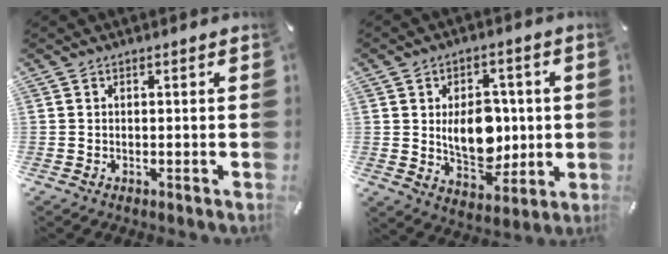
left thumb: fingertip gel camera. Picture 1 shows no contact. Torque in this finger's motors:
{"motor_torque": [0.56, 0.58, 0.65, -0.03, 0.32]}